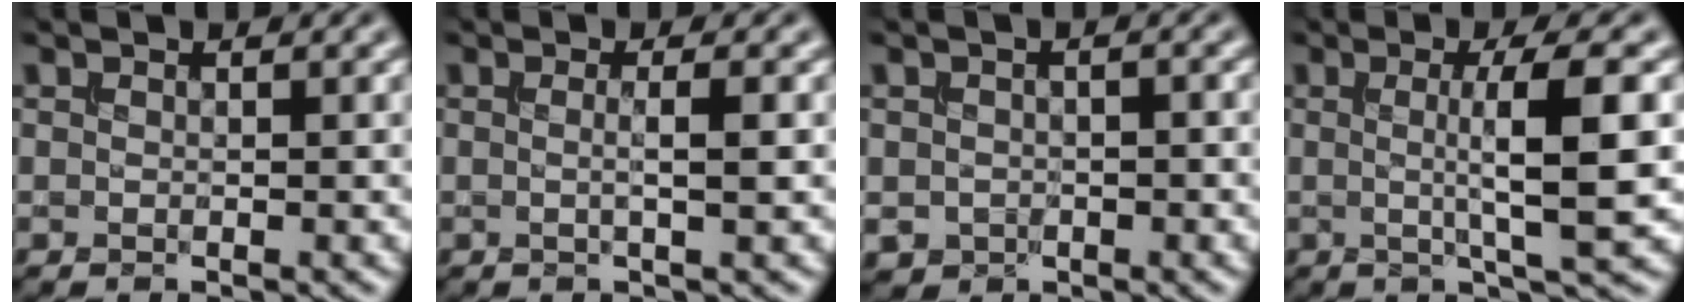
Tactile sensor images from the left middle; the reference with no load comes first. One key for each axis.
{"total": 2.1, "fx": -0.2, "fy": 0.5, "fz": 2.0, "tx": -0.029, "ty": 0.002, "tz": -0.005}
{"total": 1.8, "fx": -0.8, "fy": 1.5, "fz": 0.8, "tx": -0.013, "ty": -0.006, "tz": -0.006}
{"total": 6.4, "fx": 0.1, "fy": 1.2, "fz": 6.3, "tx": -0.090, "ty": 0.003, "tz": 0.001}